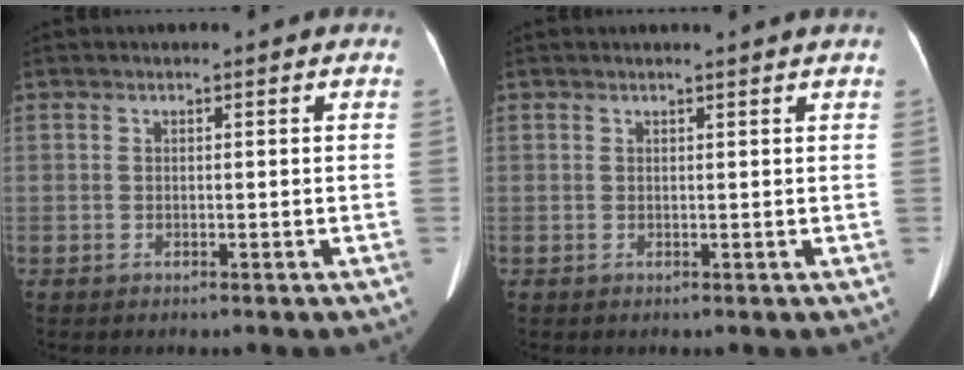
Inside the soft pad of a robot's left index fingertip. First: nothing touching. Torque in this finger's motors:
{"motor_torque": [0.01, -0.36, 0.00, -0.01]}